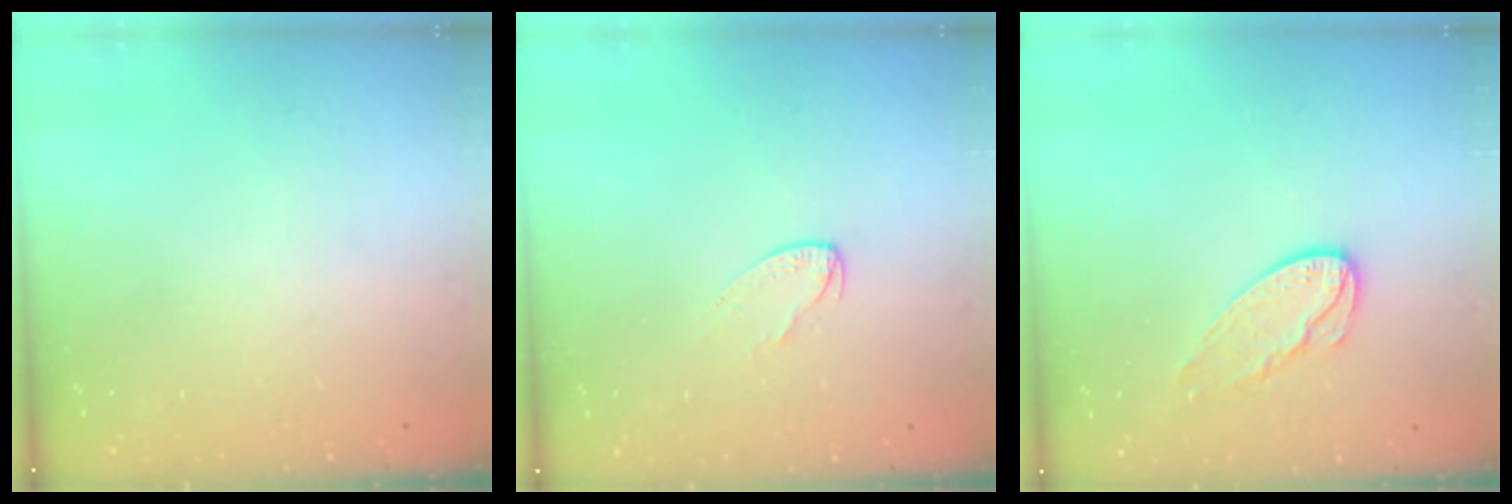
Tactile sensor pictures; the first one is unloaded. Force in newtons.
{"total": 4.1, "press": 4.1, "slide": 0.5}
{"total": 8.3, "press": 8.3, "slide": 0.1}